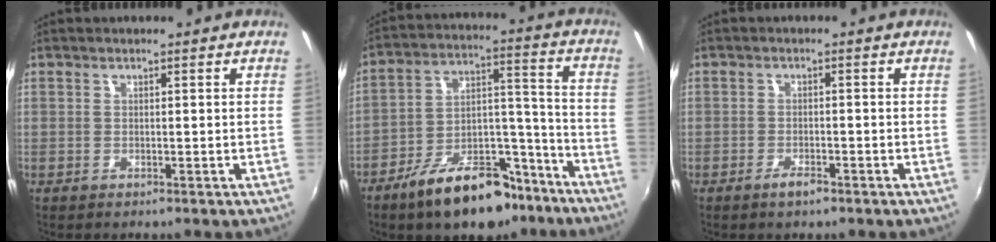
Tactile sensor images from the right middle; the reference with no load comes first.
{"total": 17.7, "force": [-12.2, 8.0, 10.1], "torque": [-0.164, 0.029, -0.178]}
{"total": 2.1, "force": [-1.6, 0.6, 1.3], "torque": [-0.030, -0.001, -0.030]}